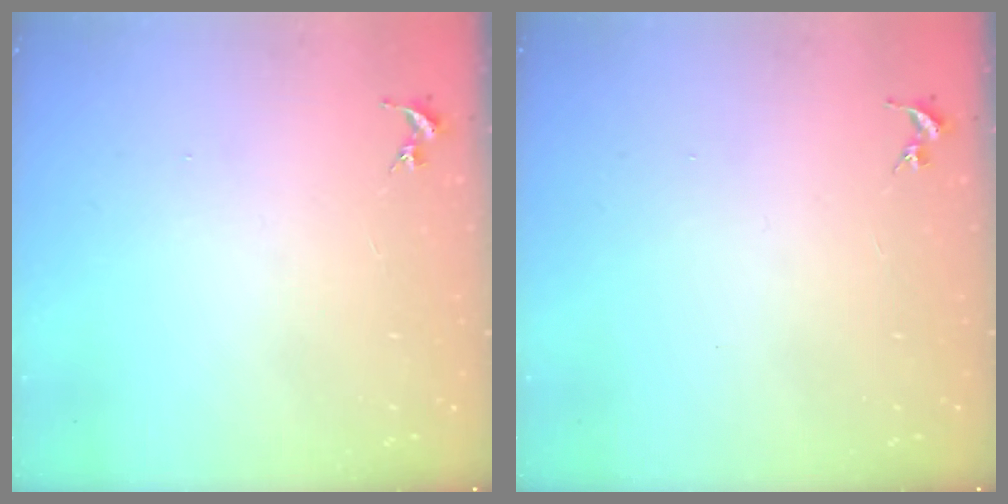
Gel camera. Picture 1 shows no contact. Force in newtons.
{"total": 0.0}